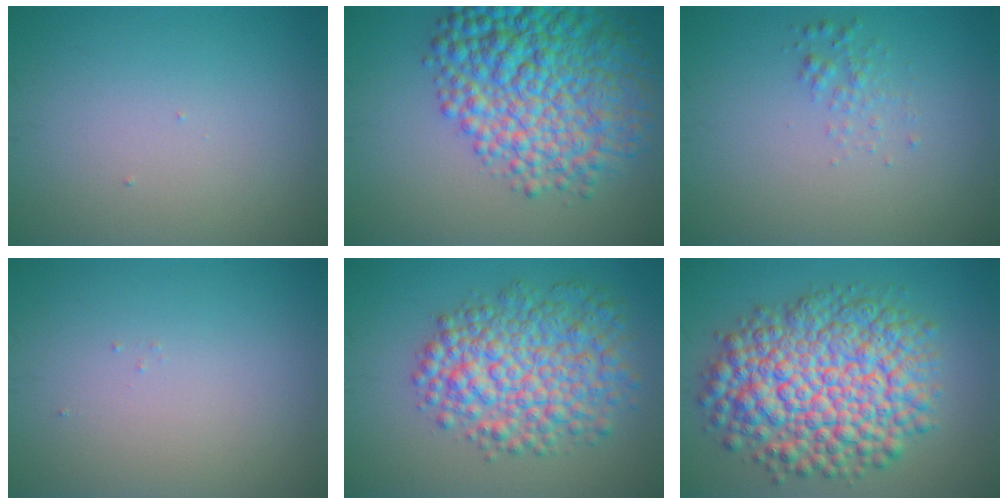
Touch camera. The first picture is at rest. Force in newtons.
{"total": 10.7, "press": 10.7, "slide": 0.3}
{"total": 1.2, "press": 1.2, "slide": 0.0}
{"total": 0.0}
{"total": 7.9, "press": 7.9, "slide": 0.2}
{"total": 11.6, "press": 11.6, "slide": 0.3}